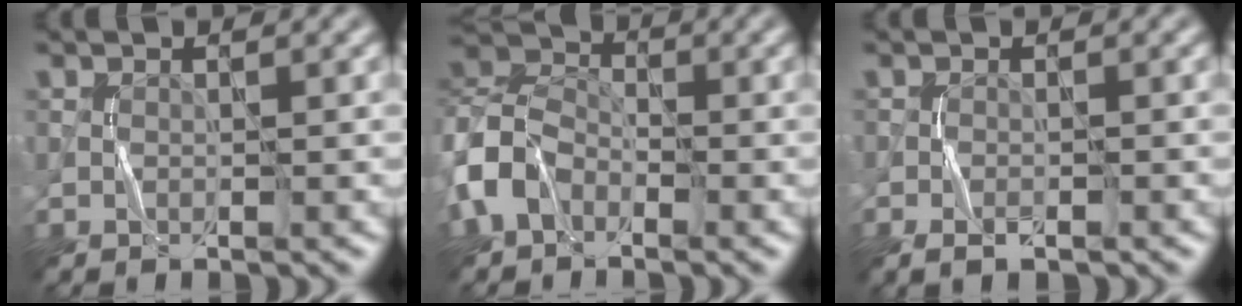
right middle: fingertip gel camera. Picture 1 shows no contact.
{"total": 6.0, "force": [-2.7, 4.1, 3.3], "torque": [-0.076, 0.008, -0.073]}
{"total": 1.8, "force": [-1.1, 0.7, 1.2], "torque": [-0.023, -0.003, -0.021]}